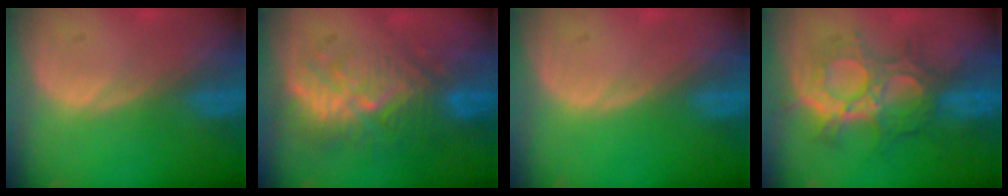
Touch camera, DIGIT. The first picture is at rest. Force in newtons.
{"total": 9.3, "press": 8.9, "slide": 2.6}
{"total": 0.0}
{"total": 8.9, "press": 8.9, "slide": 0.3}